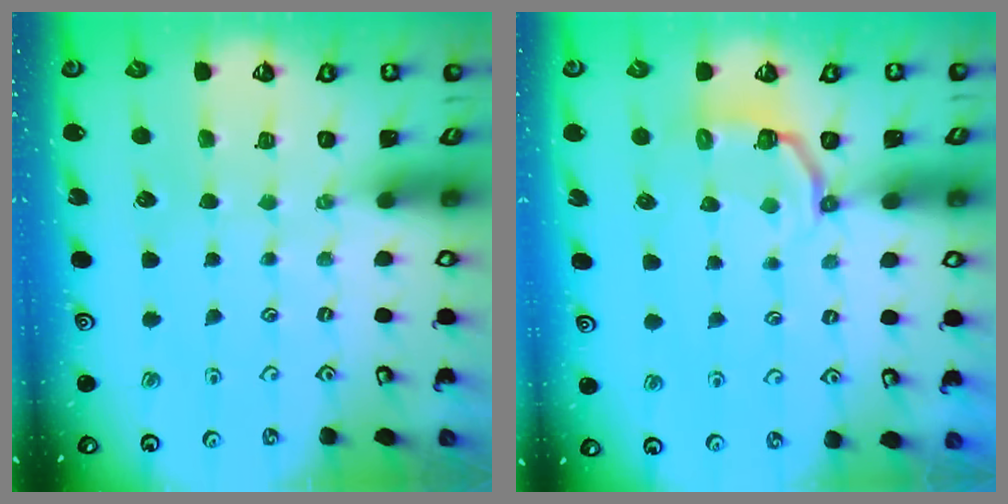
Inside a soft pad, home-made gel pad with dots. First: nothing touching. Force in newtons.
{"total": 4.0, "press": 2.6, "slide": 3.0}